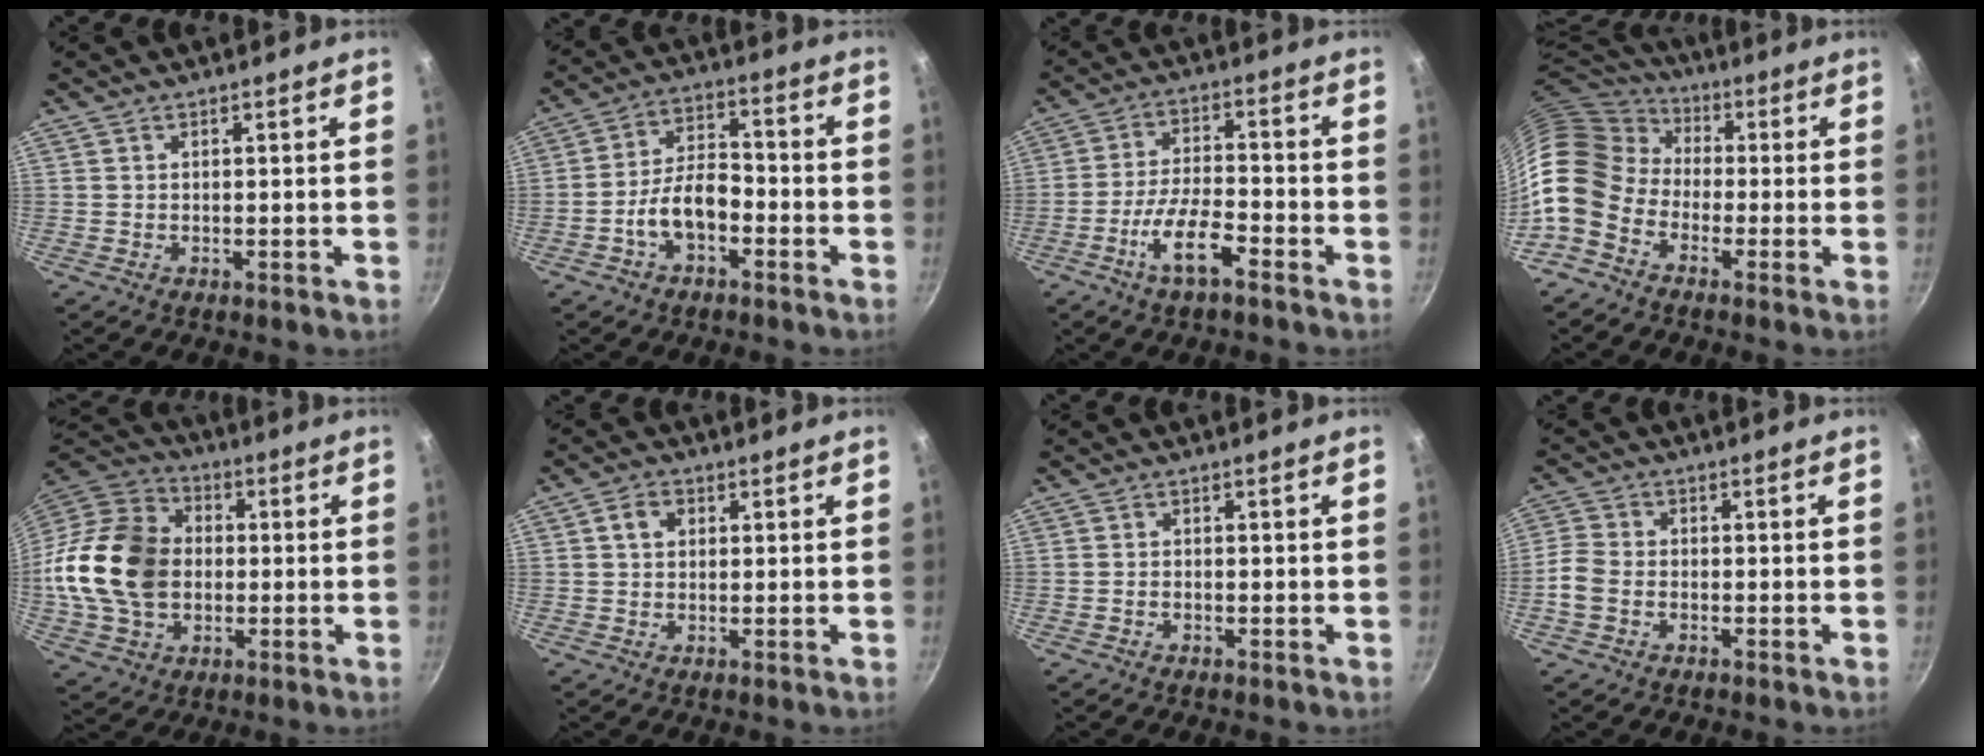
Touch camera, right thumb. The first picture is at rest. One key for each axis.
{"total": 8.8, "fx": -3.6, "fy": 4.9, "fz": 6.3, "tx": -0.096, "ty": 0.047, "tz": -0.068}
{"total": 8.9, "fx": -5.0, "fy": 2.7, "fz": 6.9, "tx": -0.130, "ty": 0.032, "tz": -0.096}
{"total": 16.0, "fx": -3.3, "fy": 12.2, "fz": 9.9, "tx": -0.178, "ty": 0.048, "tz": -0.092}
{"total": 20.9, "fx": -0.6, "fy": 15.7, "fz": 13.8, "tx": -0.250, "ty": 0.031, "tz": -0.014}
{"total": 4.9, "fx": 1.2, "fy": 3.8, "fz": 2.8, "tx": -0.031, "ty": 0.008, "tz": 0.014}
{"total": 0.8, "fx": -0.5, "fy": 0.5, "fz": 0.4, "tx": -0.014, "ty": 0.006, "tz": -0.012}
{"total": 5.1, "fx": -1.8, "fy": 3.7, "fz": 3.0, "tx": -0.070, "ty": 0.018, "tz": -0.048}